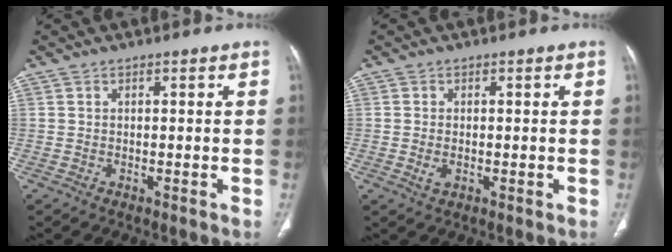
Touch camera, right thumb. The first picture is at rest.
{"total": 2.1, "force": [-0.3, 1.3, 1.6], "torque": [-0.036, -0.001, -0.004]}